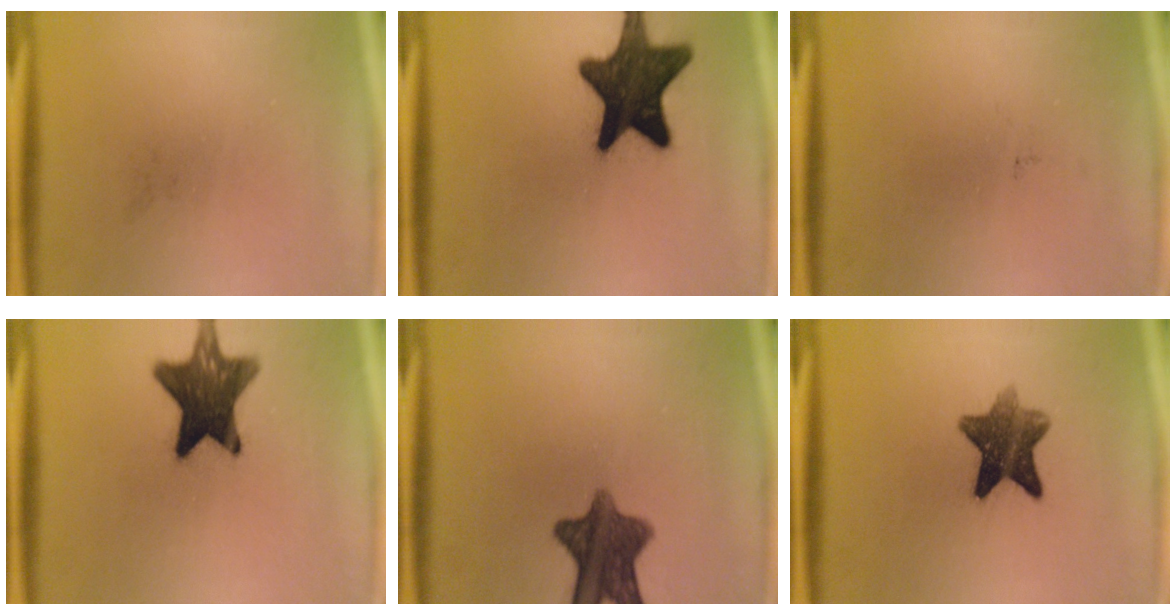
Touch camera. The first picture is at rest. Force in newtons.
{"total": 16.1}
{"total": 0.0}
{"total": 13.0}
{"total": 10.4}
{"total": 8.7}